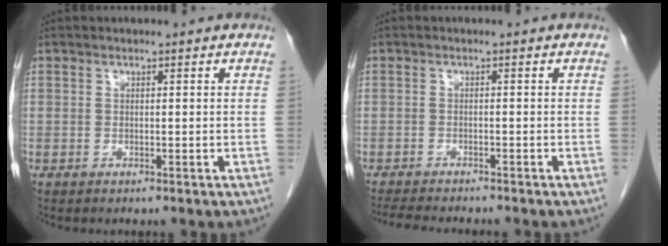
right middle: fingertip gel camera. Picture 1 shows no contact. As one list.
[{"total": 7.9, "force": [-7.1, 0.9, 3.3], "torque": [-0.050, -0.012, -0.105]}]